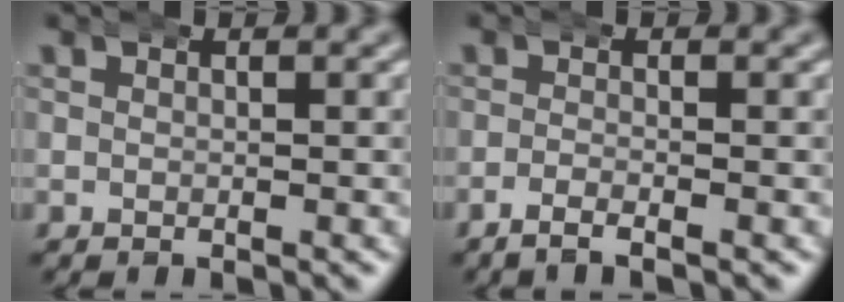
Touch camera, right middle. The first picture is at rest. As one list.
[{"total": 1.7, "force": [-1.4, 0.1, 1.0], "torque": [-0.024, -0.002, -0.027]}]